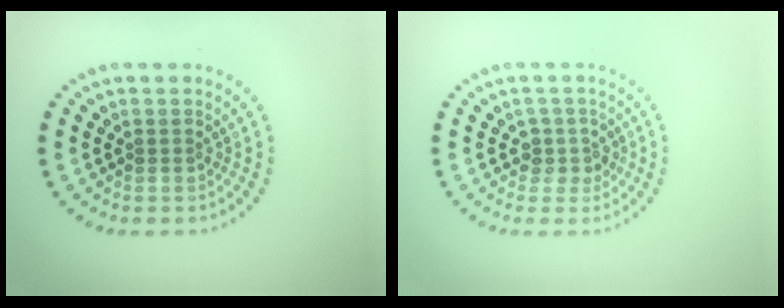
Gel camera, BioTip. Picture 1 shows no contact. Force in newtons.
{"total": 1.8, "press": 1.5, "slide": 1.1}